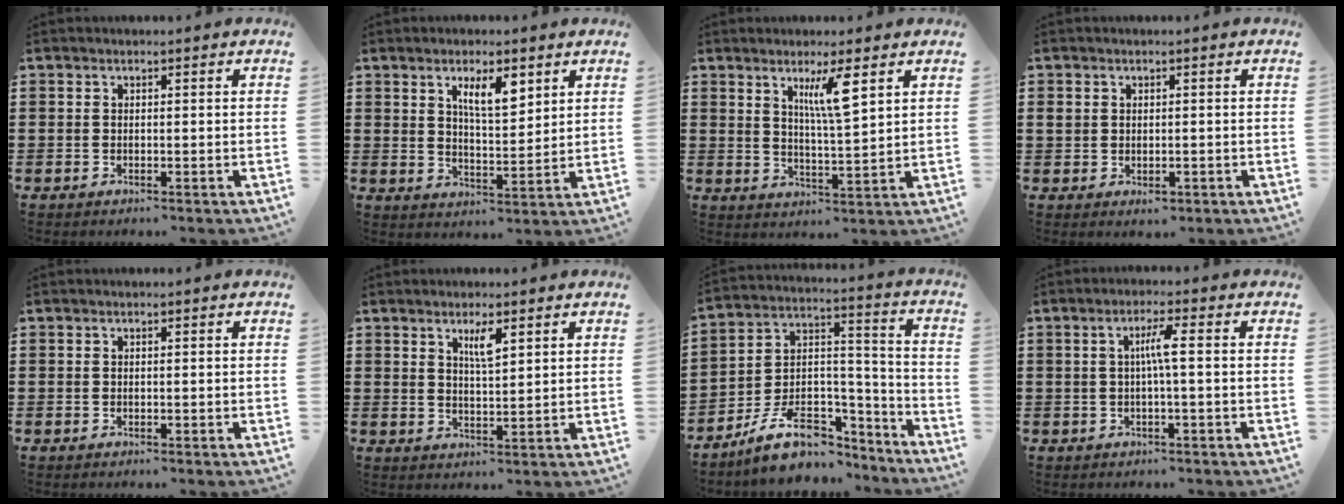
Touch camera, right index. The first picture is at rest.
{"total": 5.8, "force": [3.2, 1.9, 4.5], "torque": [-0.080, -0.001, 0.051]}
{"total": 6.2, "force": [3.2, 0.8, 5.2], "torque": [-0.095, -0.003, 0.048]}
{"total": 1.9, "force": [-0.1, 1.6, 1.2], "torque": [-0.025, 0.004, -0.003]}
{"total": 0.0}
{"total": 3.4, "force": [1.9, 0.8, 2.7], "torque": [-0.042, -0.002, 0.028]}
{"total": 11.1, "force": [-7.9, 6.0, 5.2], "torque": [-0.099, 0.038, -0.142]}
{"total": 3.3, "force": [-0.1, -0.1, 3.3], "torque": [-0.064, -0.001, -0.006]}